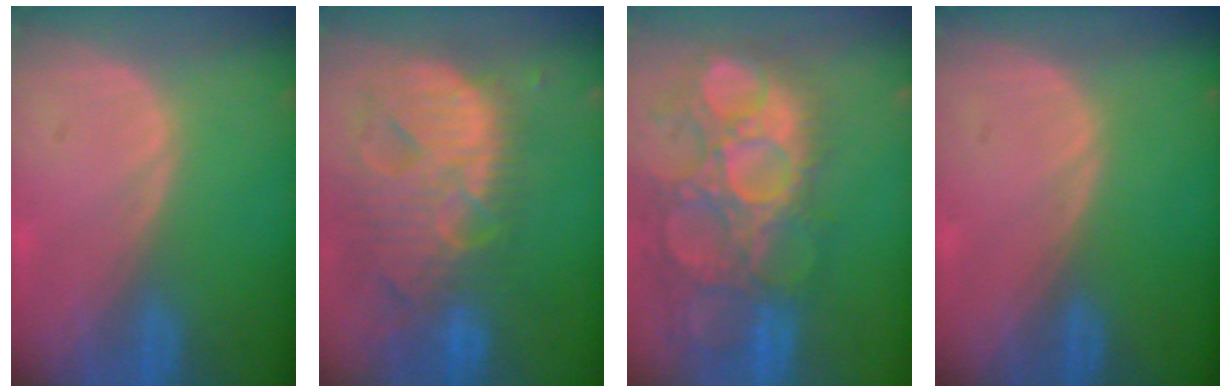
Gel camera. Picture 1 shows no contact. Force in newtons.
{"total": 13.7, "press": 11.7, "slide": 7.2}
{"total": 15.0, "press": 12.6, "slide": 8.2}
{"total": 0.0}